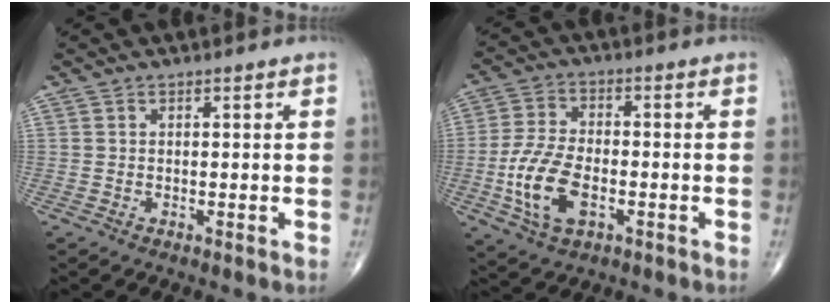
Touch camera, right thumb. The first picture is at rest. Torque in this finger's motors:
{"motor_torque": [0.23, 0.37, 1.08, -0.10, 0.36]}